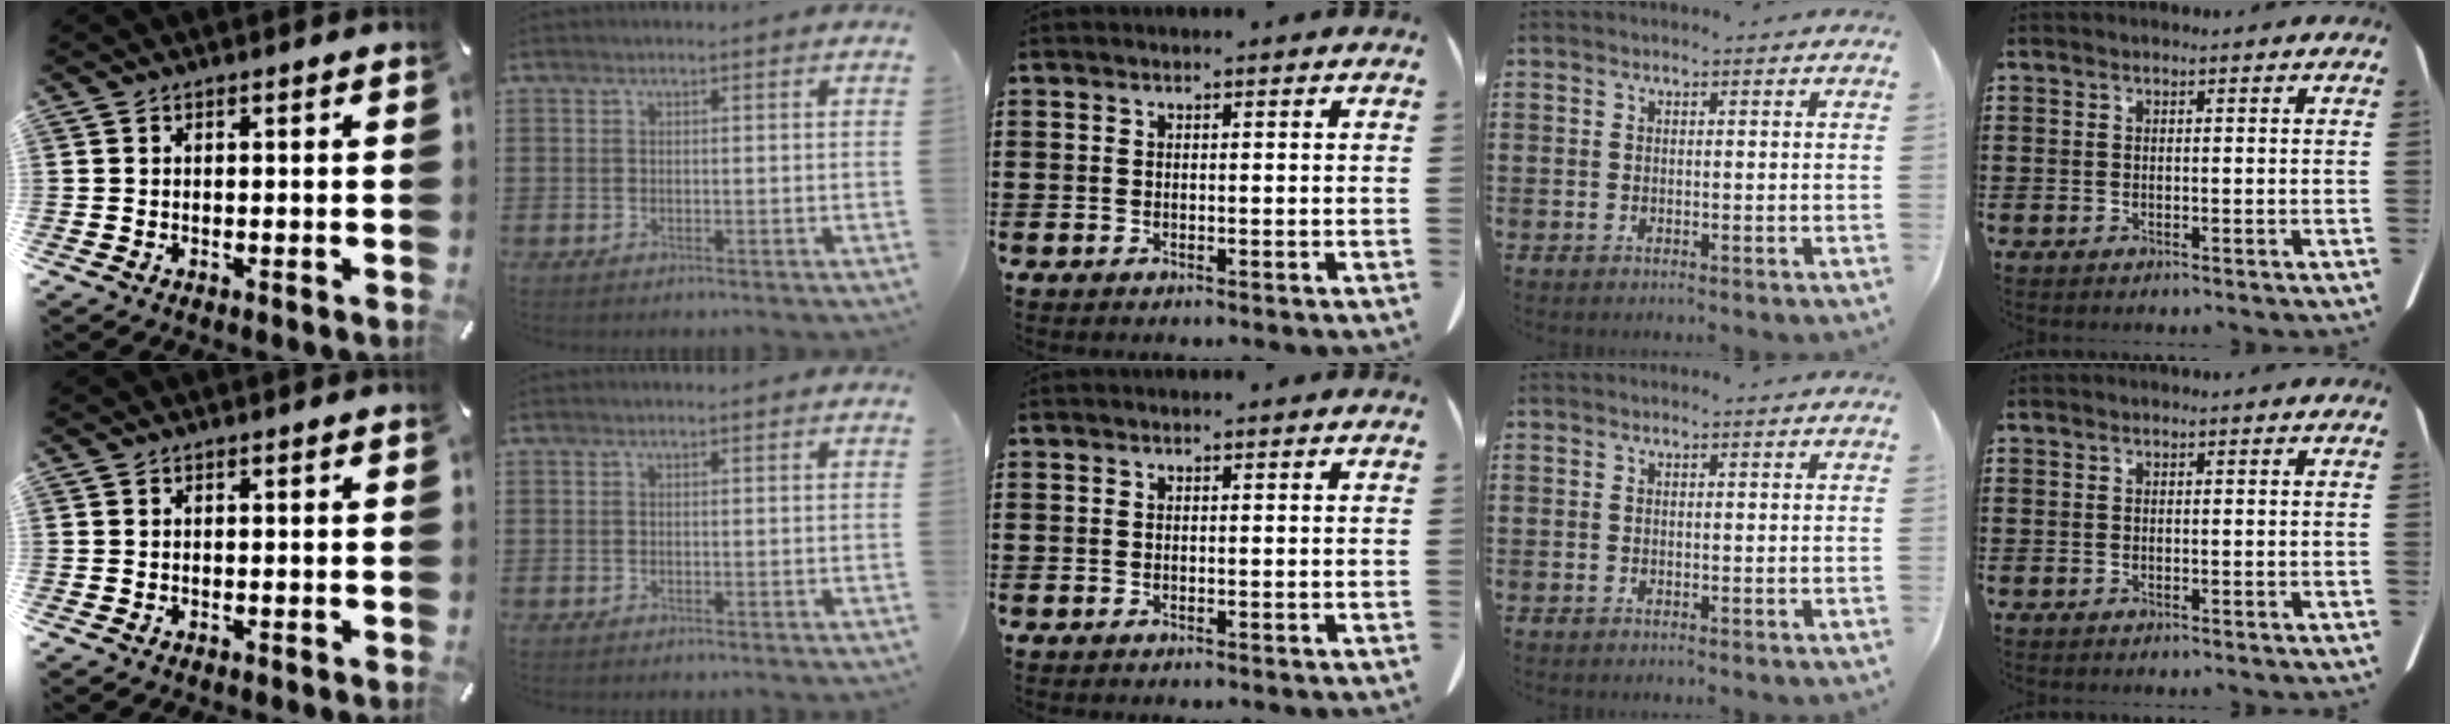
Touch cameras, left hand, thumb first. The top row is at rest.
{}